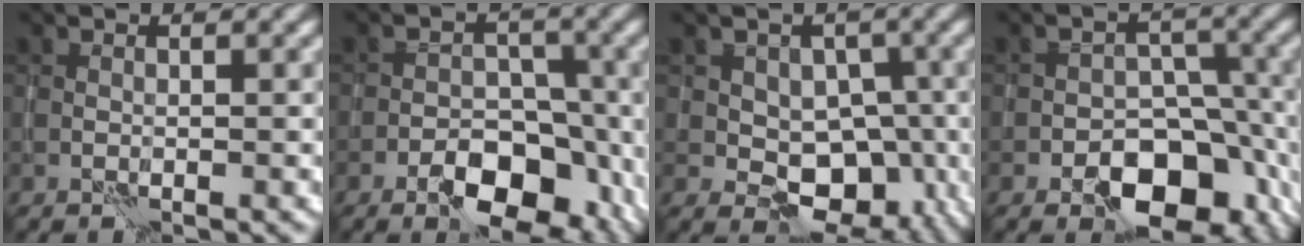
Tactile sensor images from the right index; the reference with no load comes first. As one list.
[{"total": 7.2, "force": [-4.3, 3.8, 4.4], "torque": [-0.039, 0.009, -0.074]}, {"total": 6.3, "force": [-1.6, 5.0, 3.6], "torque": [-0.013, 0.008, -0.037]}, {"total": 10.7, "force": [-5.6, 6.4, 6.5], "torque": [-0.061, 0.012, -0.087]}]